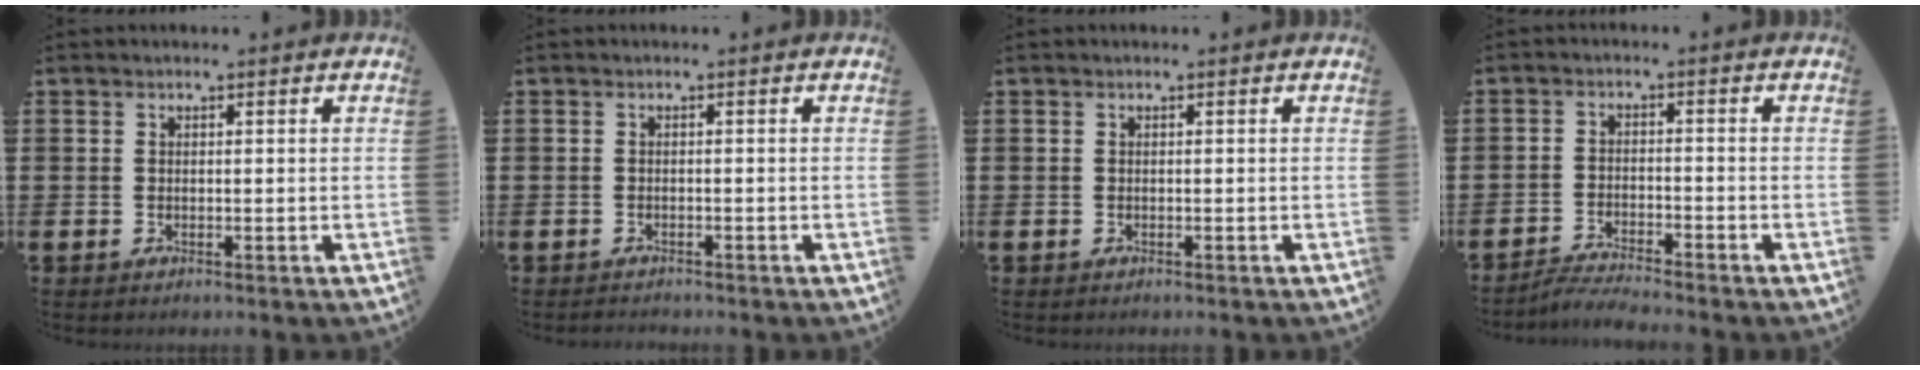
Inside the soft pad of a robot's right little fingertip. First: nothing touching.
{"total": 0.5, "force": [-0.5, 0.0, -0.1], "torque": [0.000, -0.001, -0.012]}
{"total": 0.0}
{"total": 2.7, "force": [-2.7, -0.2, 0.4], "torque": [-0.008, 0.003, -0.056]}